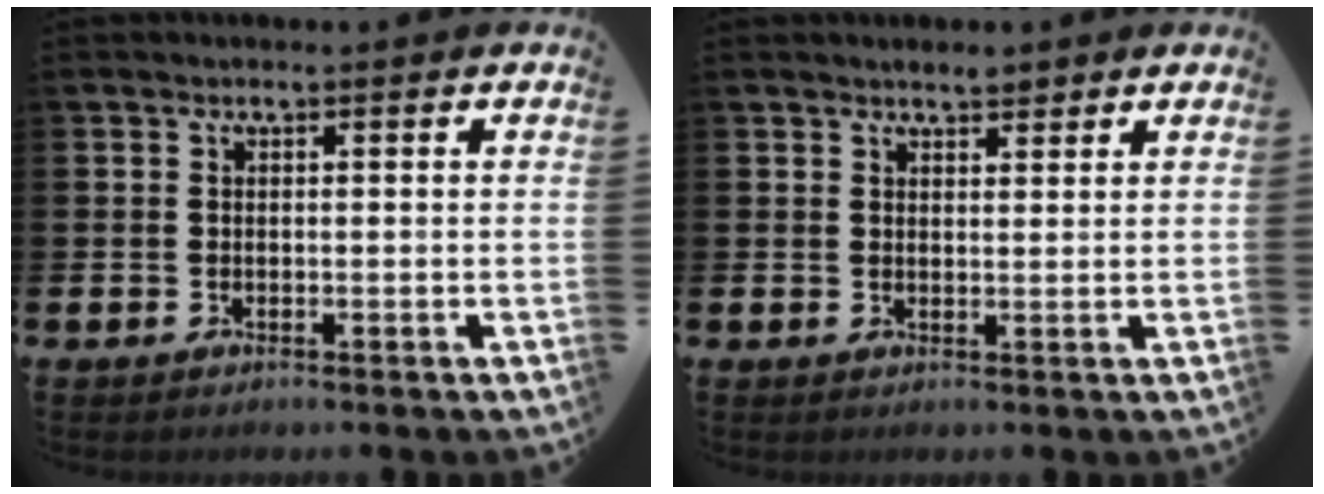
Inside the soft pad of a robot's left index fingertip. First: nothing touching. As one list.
[{"total": 2.3, "force": [2.2, 0.7, 0.2], "torque": [-0.001, -0.006, 0.040]}]